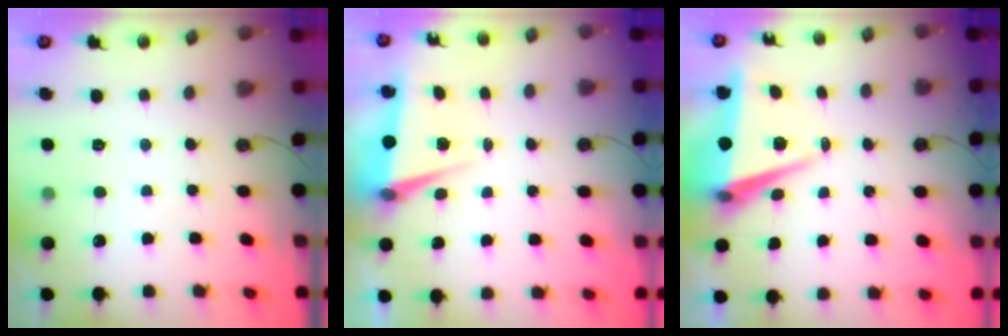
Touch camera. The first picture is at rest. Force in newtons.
{"total": 6.3, "press": 5.5, "slide": 3.2}
{"total": 8.4, "press": 7.3, "slide": 4.3}